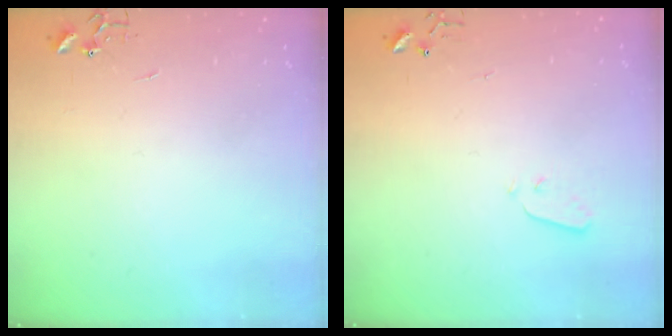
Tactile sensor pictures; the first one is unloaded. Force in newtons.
{"total": 2.9, "press": 2.9, "slide": 0.4}